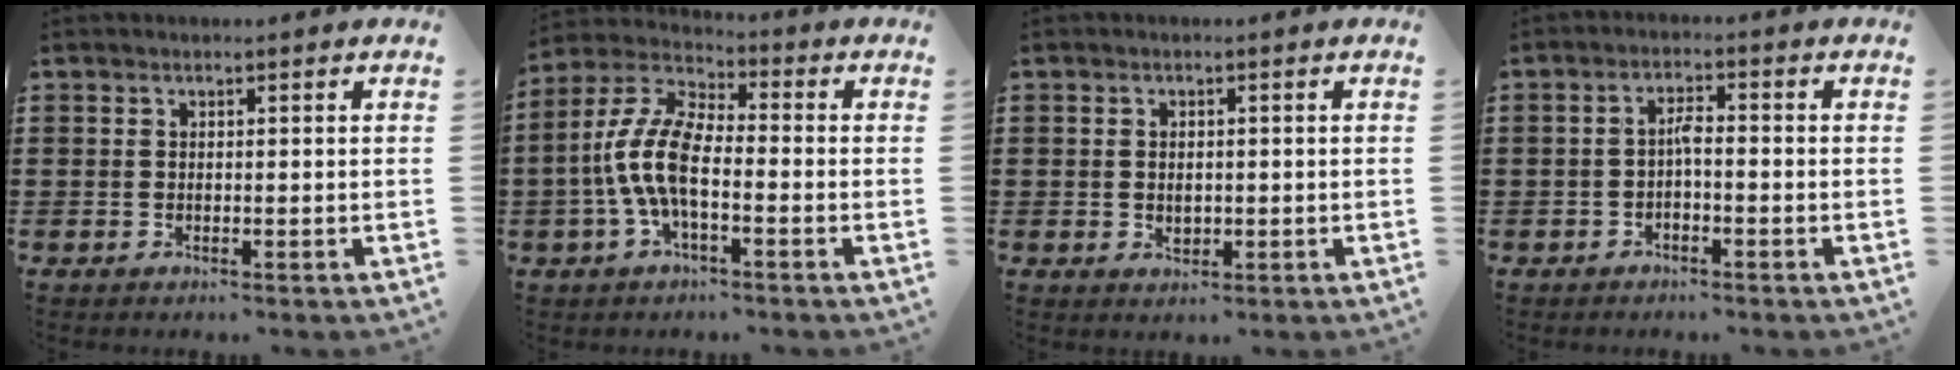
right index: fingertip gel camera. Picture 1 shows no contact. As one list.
[{"total": 9.2, "force": [-2.3, 3.6, 8.1], "torque": [-0.198, -0.008, -0.049]}, {"total": 1.7, "force": [0.0, 1.1, 1.3], "torque": [-0.027, 0.007, -0.001]}, {"total": 2.1, "force": [-0.8, 0.5, 1.8], "torque": [-0.037, 0.006, -0.017]}]